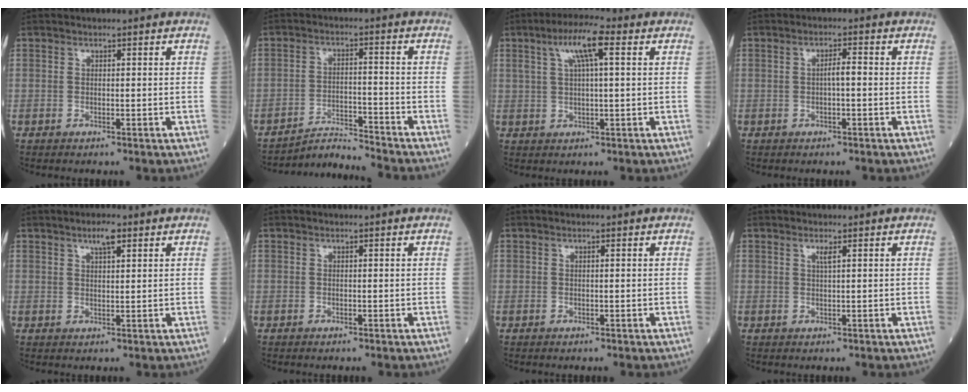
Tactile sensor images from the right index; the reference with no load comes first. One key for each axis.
{"total": 5.7, "fx": -5.3, "fy": -1.8, "fz": -0.8, "tx": 0.004, "ty": -0.009, "tz": -0.092}
{"total": 6.9, "fx": 2.7, "fy": 0.9, "fz": 6.3, "tx": -0.119, "ty": 0.019, "tz": 0.045}
{"total": 1.9, "fx": -0.2, "fy": 0.3, "fz": 1.9, "tx": -0.032, "ty": 0.004, "tz": -0.004}
{"total": 2.9, "fx": 1.8, "fy": 0.6, "fz": 2.2, "tx": -0.041, "ty": 0.004, "tz": 0.030}
{"total": 0.0}
{"total": 0.0}
{"total": 1.0, "fx": 0.5, "fy": -0.1, "fz": 0.9, "tx": -0.021, "ty": -0.002, "tz": 0.009}